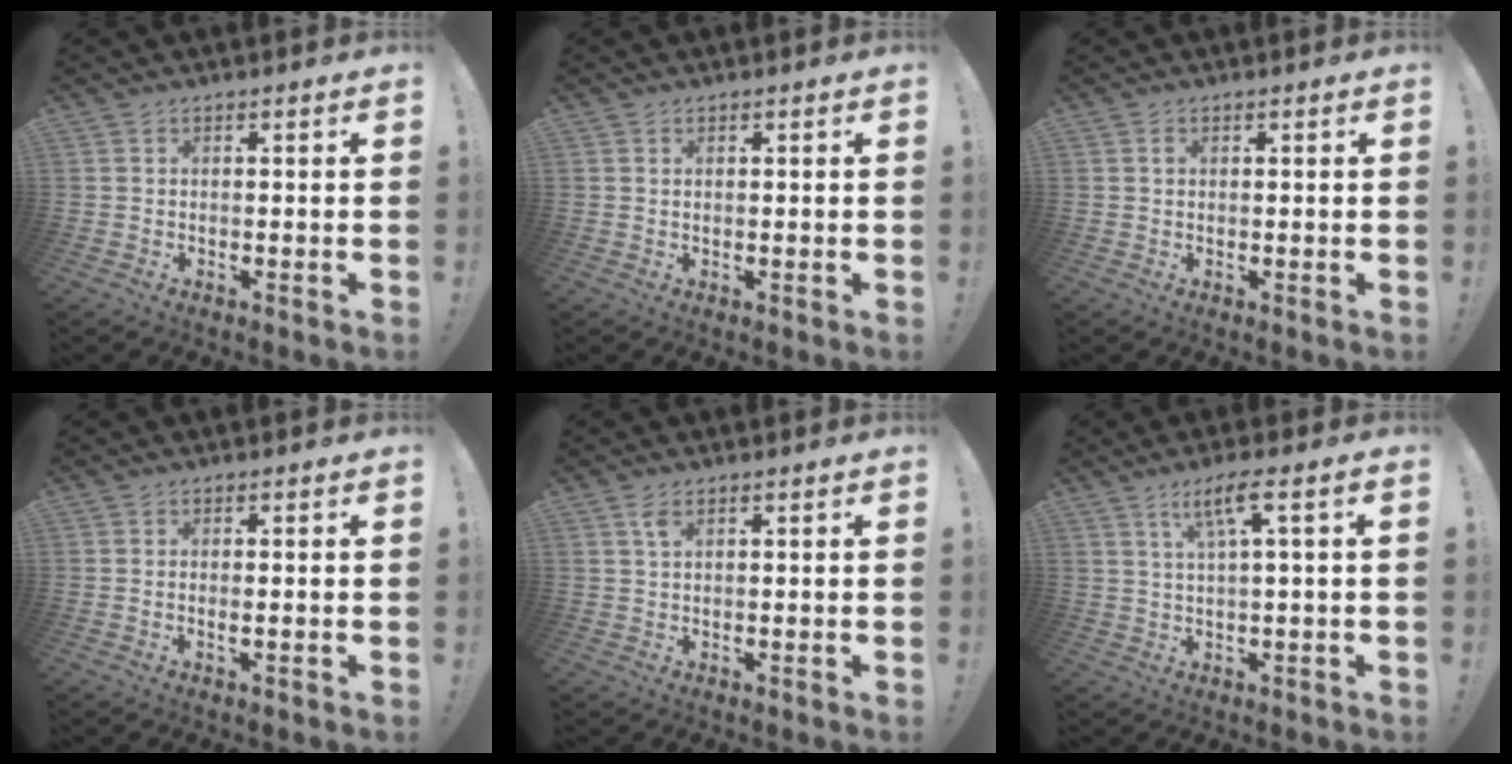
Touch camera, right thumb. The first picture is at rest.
{"total": 0.6, "force": [0.6, 0.2, 0.1], "torque": [-0.002, -0.001, 0.012]}
{"total": 0.8, "force": [0.5, 0.5, 0.4], "torque": [0.000, 0.000, 0.007]}
{"total": 1.2, "force": [0.0, 0.2, 1.2], "torque": [-0.013, -0.004, -0.001]}
{"total": 2.8, "force": [1.3, 1.3, 2.0], "torque": [-0.043, 0.002, 0.024]}
{"total": 7.2, "force": [2.6, 0.4, 6.6], "torque": [-0.123, 0.001, 0.039]}